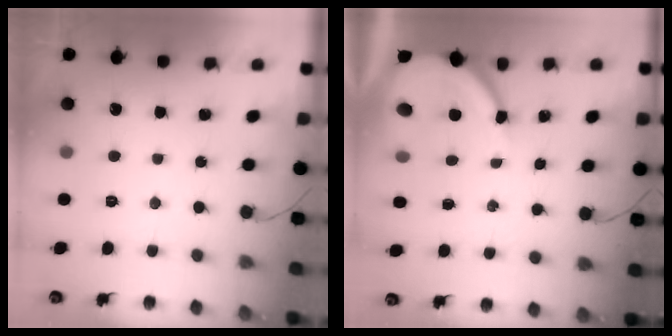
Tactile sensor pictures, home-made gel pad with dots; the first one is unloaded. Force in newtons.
{"total": 9.5, "press": 9.4, "slide": 1.1}